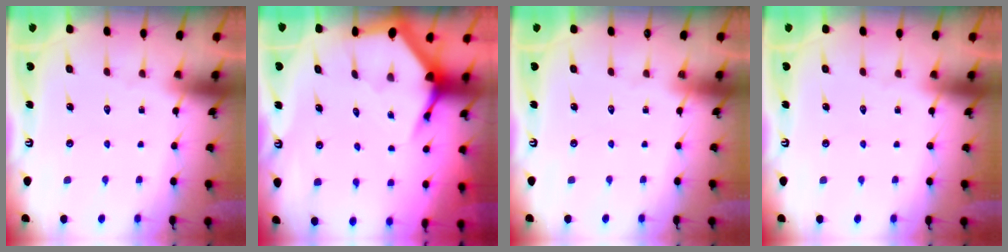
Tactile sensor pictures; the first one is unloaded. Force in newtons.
{"total": 4.1, "press": 4.1, "slide": 0.6}
{"total": 0.0}
{"total": 0.0}